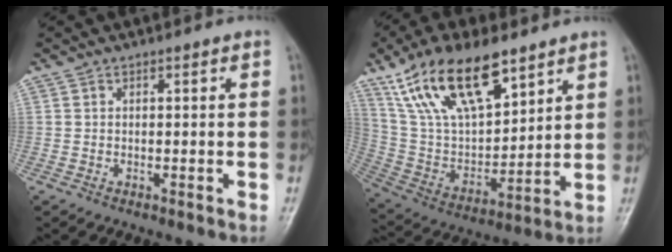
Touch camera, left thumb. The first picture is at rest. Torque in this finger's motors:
{"motor_torque": [0.50, 0.51, 1.39, -1.38, 0.43]}